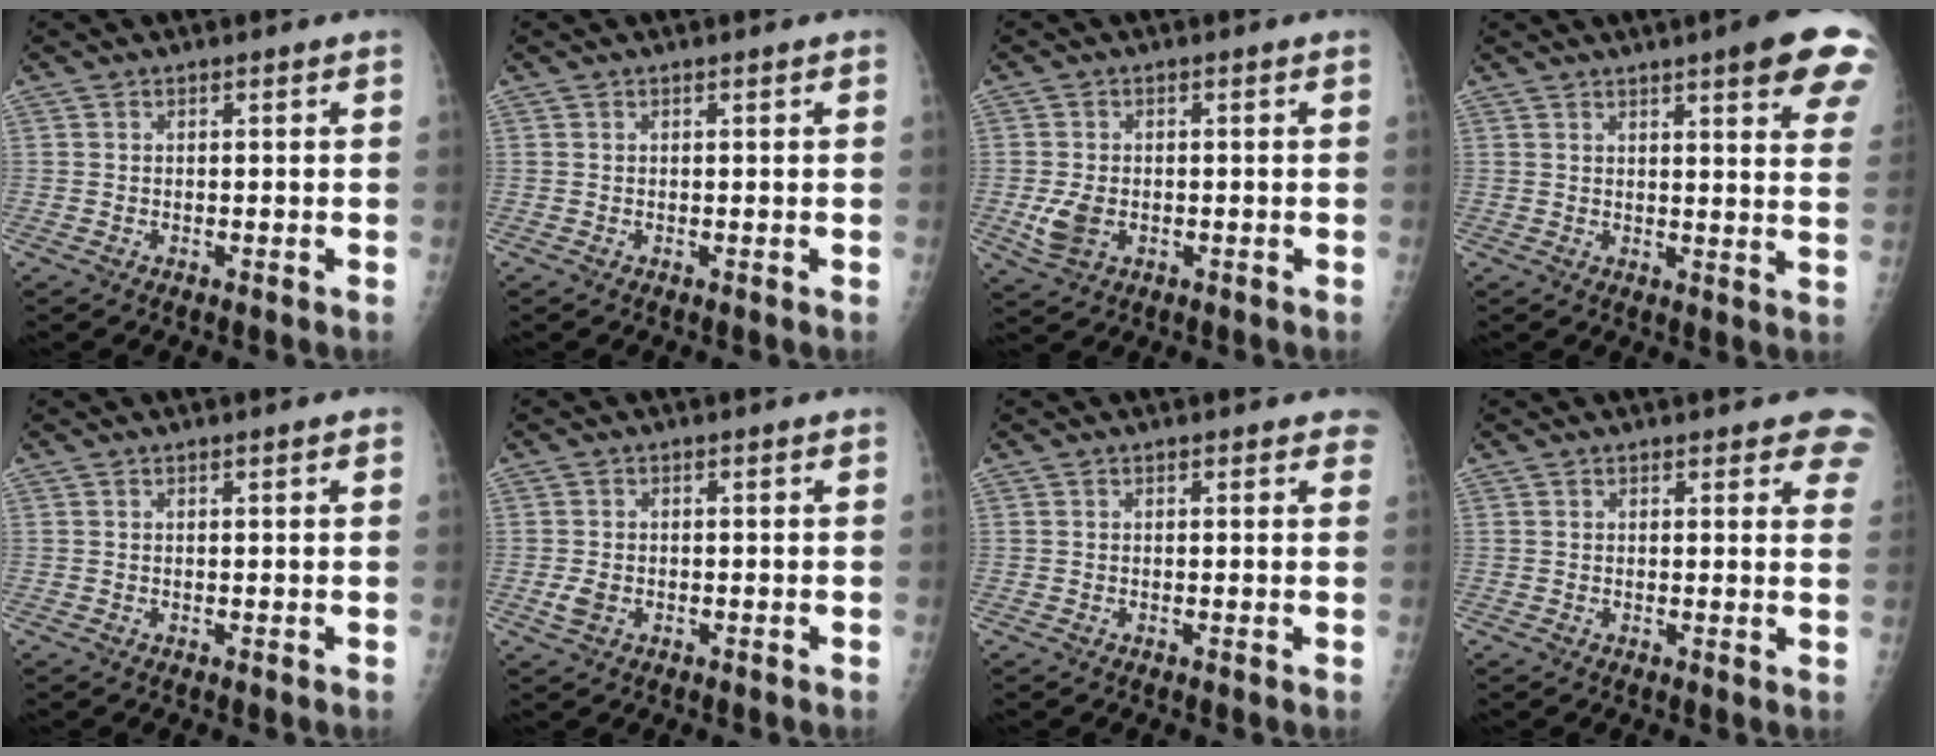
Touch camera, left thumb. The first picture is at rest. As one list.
[{"total": 0.0}, {"total": 4.7, "force": [-1.1, 3.2, 3.3], "torque": [-0.066, 0.000, -0.015]}, {"total": 14.4, "force": [8.6, 2.6, 11.2], "torque": [-0.117, -0.030, 0.092]}, {"total": 0.9, "force": [0.4, 0.1, 0.8], "torque": [-0.014, 0.002, 0.004]}, {"total": 2.4, "force": [-0.8, 1.7, 1.5], "torque": [-0.029, 0.003, -0.011]}, {"total": 1.6, "force": [1.2, 0.8, 0.6], "torque": [0.011, -0.002, 0.001]}, {"total": 6.1, "force": [4.8, 2.1, 3.2], "torque": [0.000, -0.016, 0.037]}]